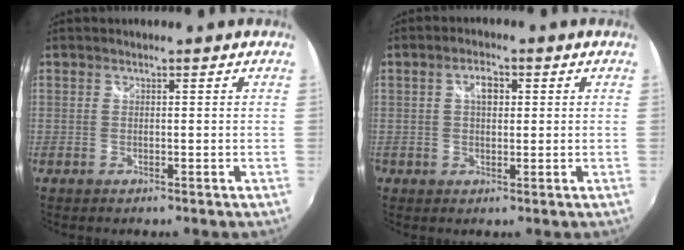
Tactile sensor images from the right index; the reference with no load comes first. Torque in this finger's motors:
{"motor_torque": [0.03, -0.03, 0.03, 0.00]}